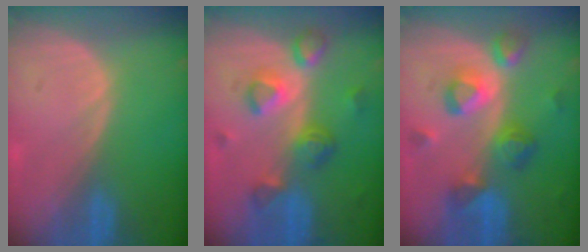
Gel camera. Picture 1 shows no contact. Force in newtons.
{"total": 7.9, "press": 7.0, "slide": 3.6}
{"total": 9.1, "press": 8.1, "slide": 4.0}